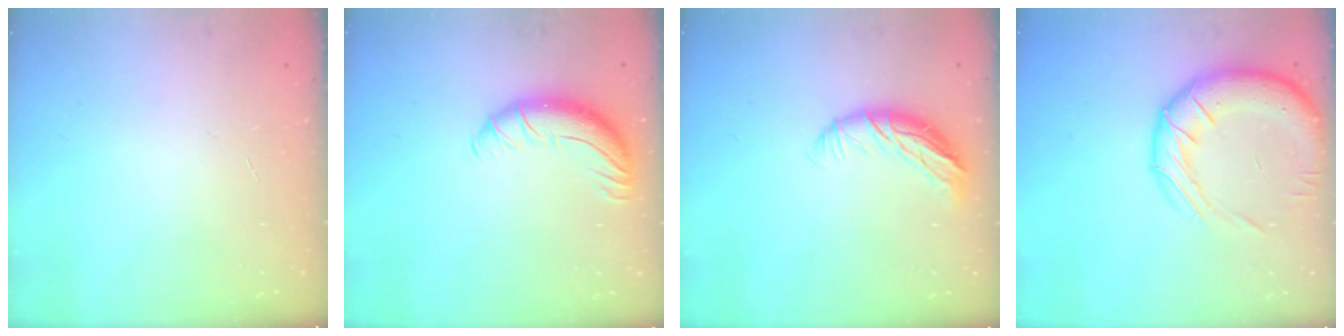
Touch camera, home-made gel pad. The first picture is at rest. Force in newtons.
{"total": 10.1, "press": 9.8, "slide": 2.2}
{"total": 9.3, "press": 9.2, "slide": 1.6}
{"total": 18.2, "press": 17.8, "slide": 3.6}